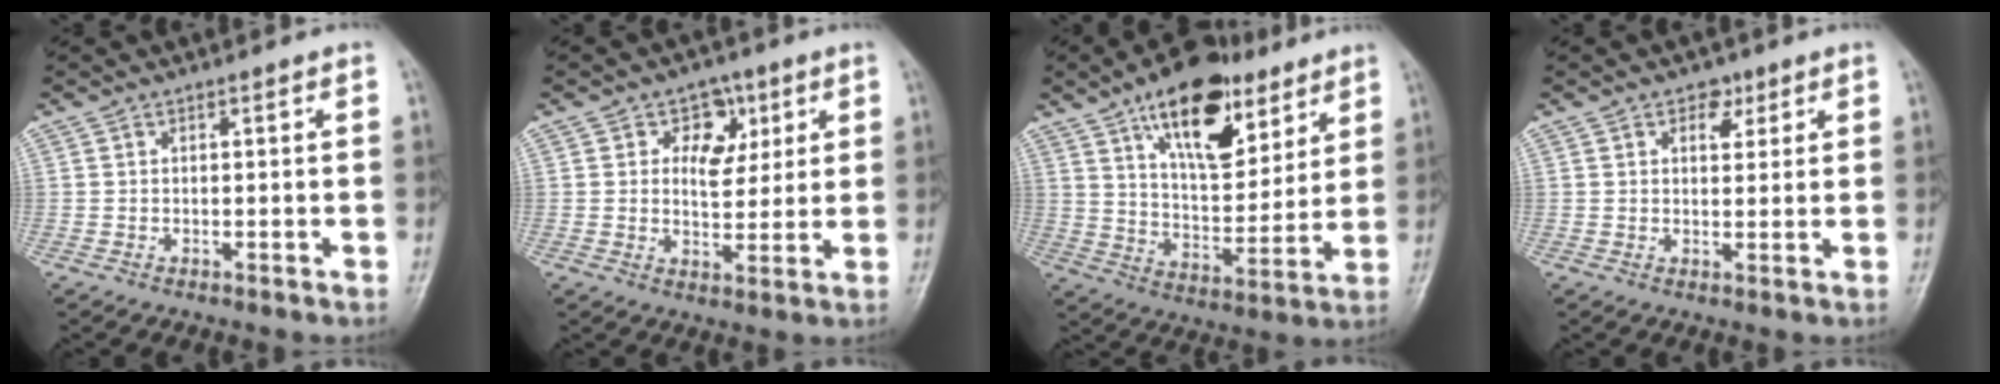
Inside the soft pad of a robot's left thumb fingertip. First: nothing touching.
{"total": 7.5, "force": [2.7, 5.7, 4.1], "torque": [-0.020, -0.006, 0.037]}
{"total": 19.6, "force": [10.9, 9.6, 13.2], "torque": [-0.158, -0.044, 0.180]}
{"total": 3.6, "force": [1.8, 2.5, 1.9], "torque": [-0.004, -0.005, 0.024]}